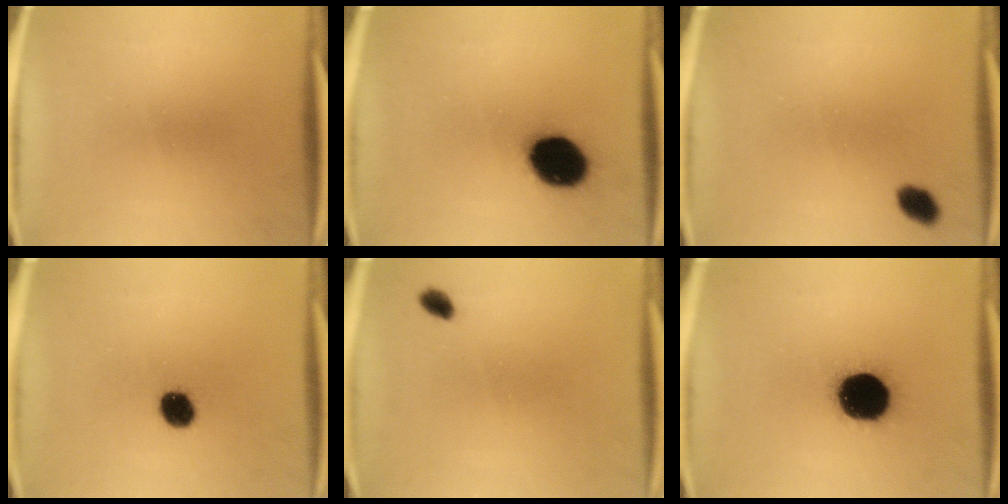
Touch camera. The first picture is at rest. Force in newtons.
{"total": 15.4}
{"total": 3.1}
{"total": 5.9}
{"total": 1.9}
{"total": 19.4}